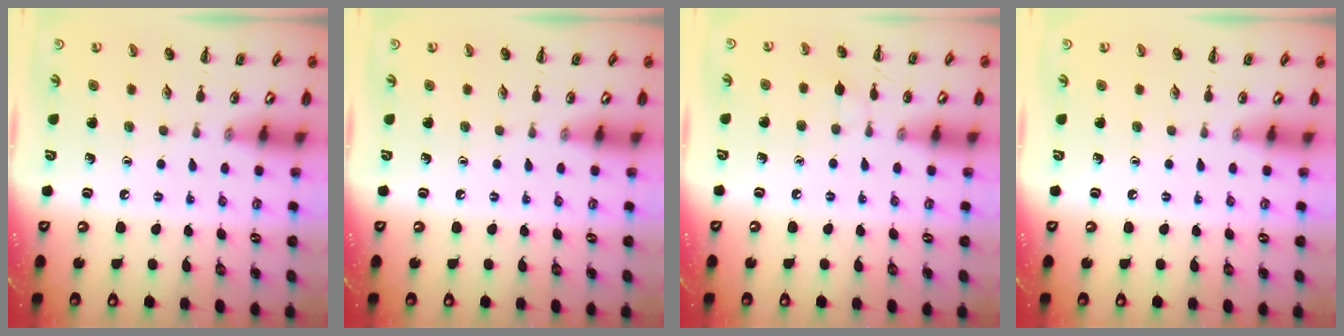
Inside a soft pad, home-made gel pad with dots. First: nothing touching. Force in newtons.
{"total": 0.0}
{"total": 4.7, "press": 4.4, "slide": 1.7}
{"total": 0.0}